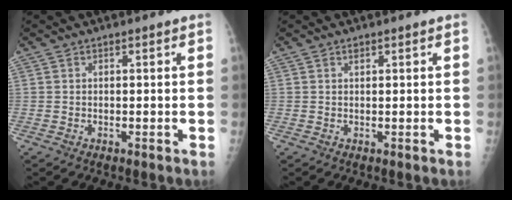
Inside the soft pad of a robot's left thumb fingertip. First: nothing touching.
{"total": 0.7, "force": [0.4, 0.4, 0.3], "torque": [-0.003, -0.003, 0.006]}